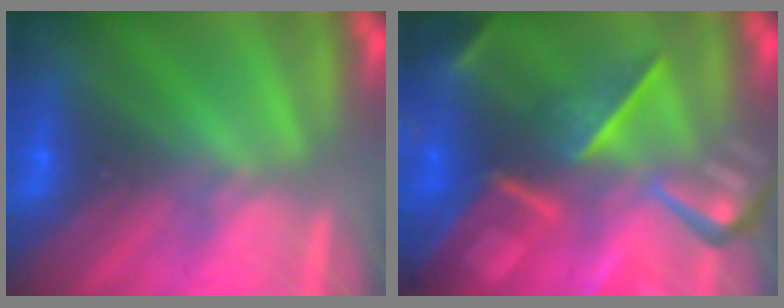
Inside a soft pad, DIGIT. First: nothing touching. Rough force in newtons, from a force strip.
{"total": 7.3}